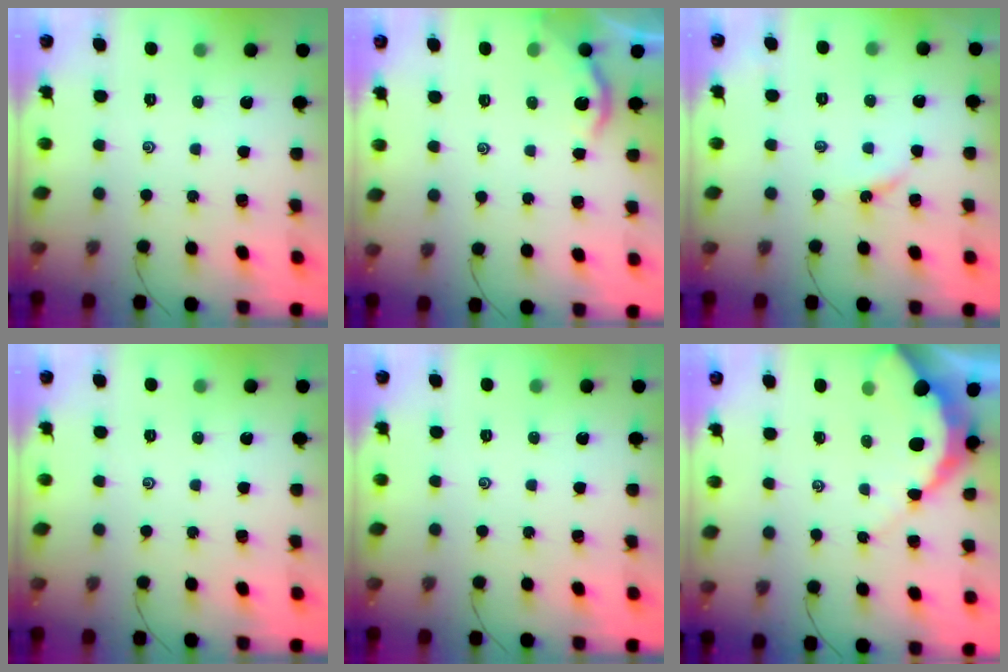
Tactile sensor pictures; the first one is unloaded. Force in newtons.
{"total": 2.2, "press": 2.2, "slide": 0.2}
{"total": 2.9, "press": 2.9, "slide": 0.3}
{"total": 0.0}
{"total": 0.0}
{"total": 6.6, "press": 6.5, "slide": 0.7}